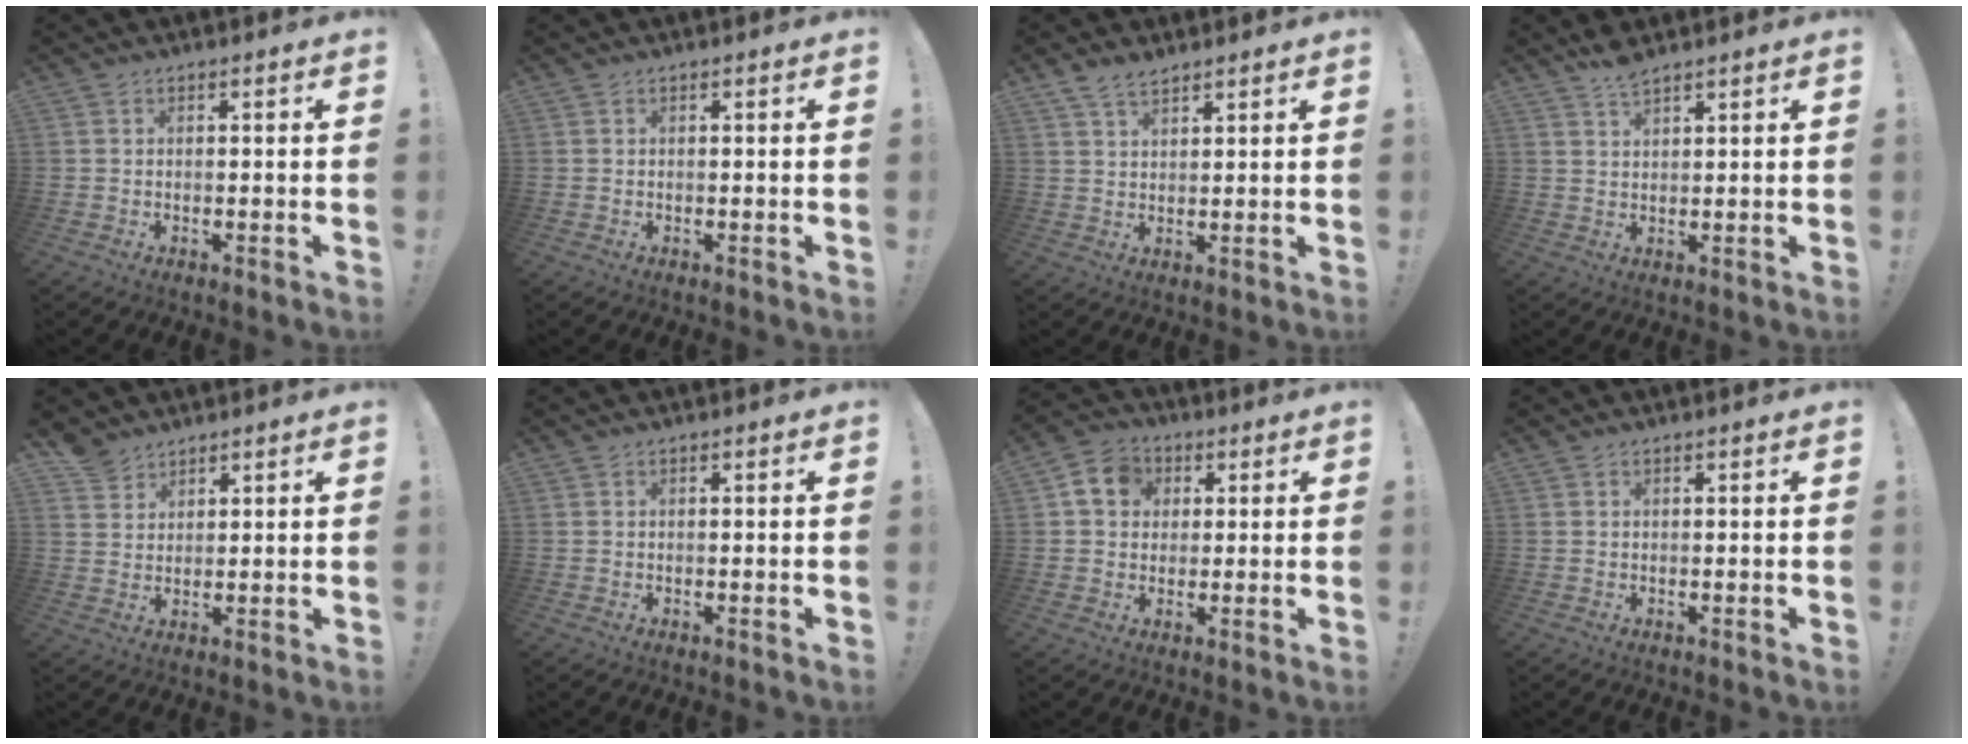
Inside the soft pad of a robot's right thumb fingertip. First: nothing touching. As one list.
[{"total": 0.0}, {"total": 4.6, "force": [3.8, 1.9, 1.8], "torque": [-0.028, -0.024, 0.071]}, {"total": 4.1, "force": [3.5, 1.0, 2.0], "torque": [-0.036, -0.019, 0.063]}, {"total": 4.6, "force": [4.0, 2.2, 0.4], "torque": [-0.009, -0.029, 0.077]}, {"total": 0.0}, {"total": 9.1, "force": [2.6, 7.8, 4.0], "torque": [-0.061, 0.005, 0.055]}, {"total": 0.0}]